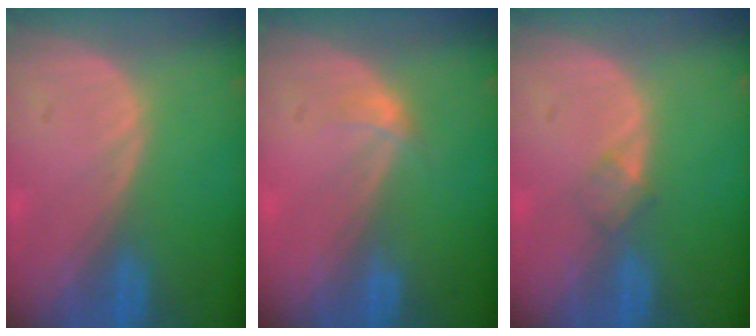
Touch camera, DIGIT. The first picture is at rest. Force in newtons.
{"total": 1.2, "press": 1.2, "slide": 0.1}
{"total": 1.8, "press": 1.8, "slide": 0.2}